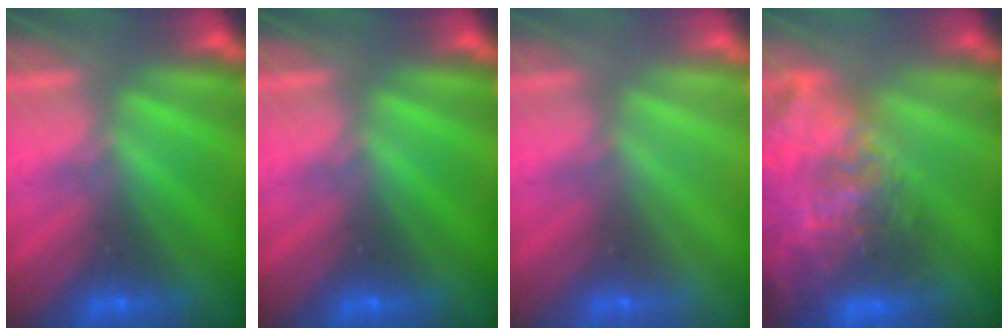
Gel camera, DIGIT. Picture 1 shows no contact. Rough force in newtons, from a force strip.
{"total": 0.0}
{"total": 2.9}
{"total": 7.7}